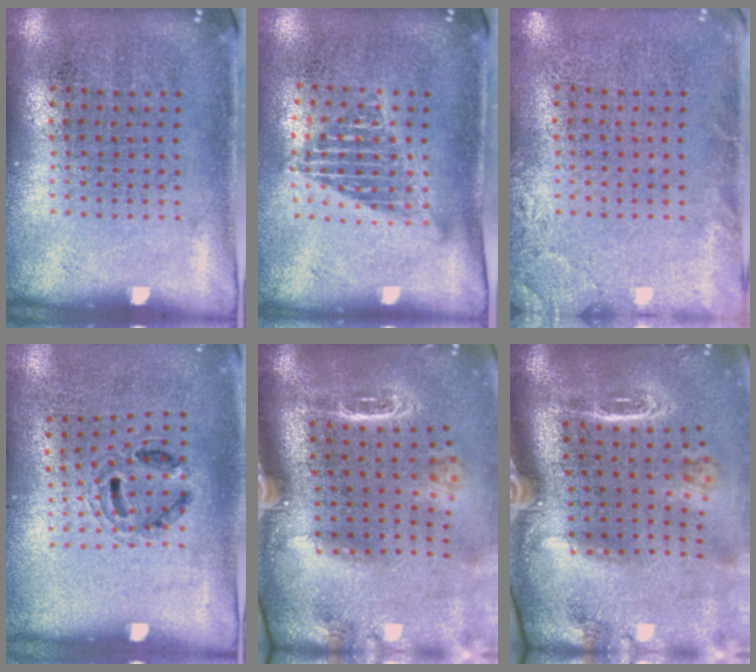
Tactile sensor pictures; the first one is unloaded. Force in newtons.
{"total": 1.4, "press": 1.2, "slide": 0.8}
{"total": 1.9, "press": 1.8, "slide": 0.3}
{"total": 0.9, "press": 0.8, "slide": 0.5}
{"total": 2.5, "press": 2.0, "slide": 1.6}
{"total": 3.0, "press": 2.1, "slide": 2.1}